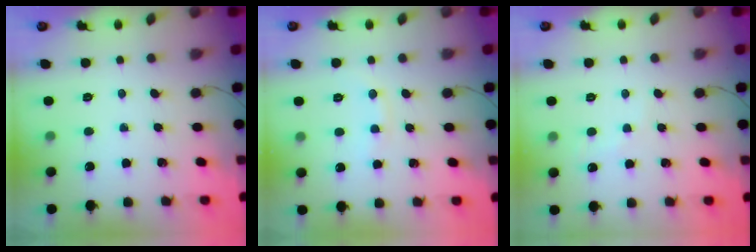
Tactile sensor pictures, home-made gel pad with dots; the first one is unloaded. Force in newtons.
{"total": 4.3, "press": 4.1, "slide": 1.4}
{"total": 3.5, "press": 3.3, "slide": 1.1}